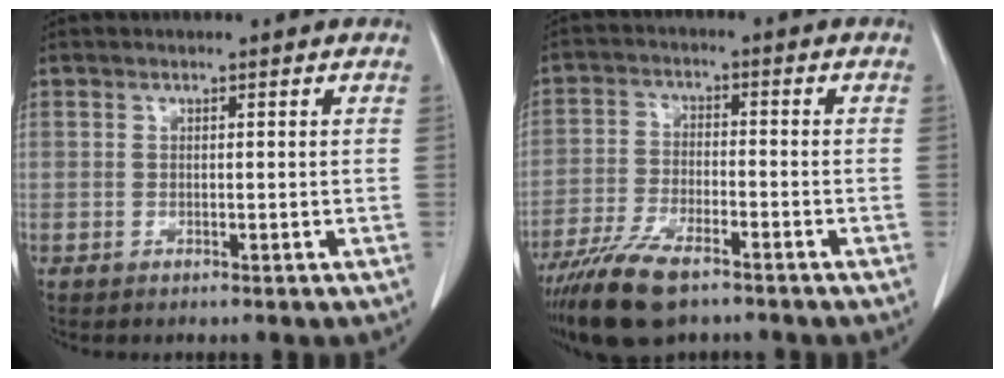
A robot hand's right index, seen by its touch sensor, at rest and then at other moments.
{"total": 10.5, "force": [-7.7, 3.1, 6.4], "torque": [-0.127, -0.019, -0.142]}